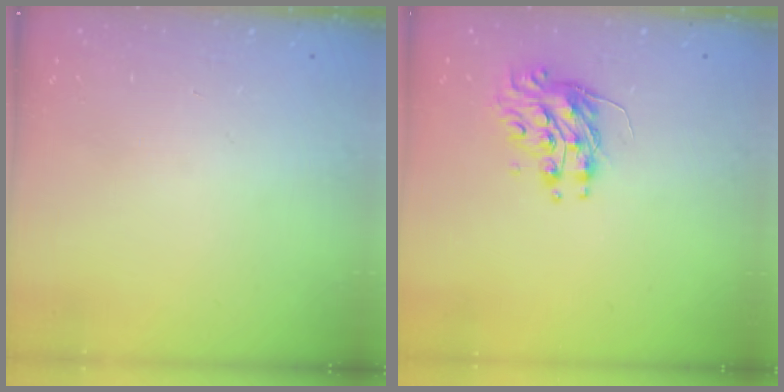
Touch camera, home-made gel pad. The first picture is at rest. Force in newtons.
{"total": 9.2, "press": 9.2, "slide": 0.3}